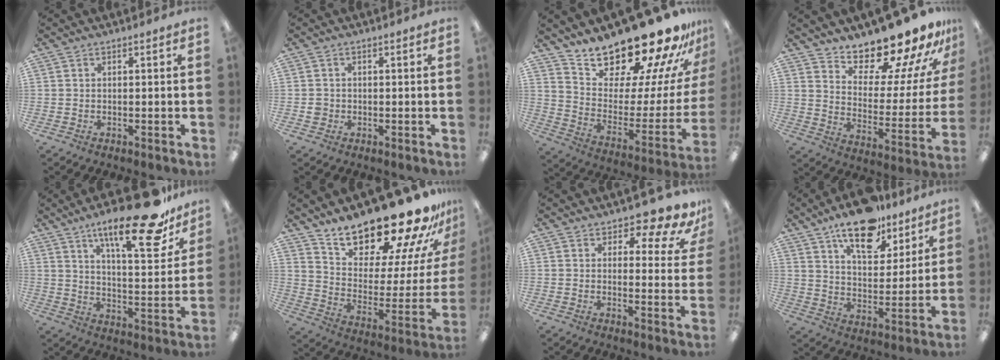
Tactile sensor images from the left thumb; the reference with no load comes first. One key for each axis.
{"total": 1.9, "fx": -0.2, "fy": 1.9, "fz": 0.4, "tx": -0.001, "ty": 0.002, "tz": -0.008}
{"total": 22.7, "fx": 20.3, "fy": 6.0, "fz": 8.1, "tx": -0.103, "ty": -0.182, "tz": 0.352}
{"total": 17.0, "fx": 15.6, "fy": 3.9, "fz": 5.4, "tx": -0.078, "ty": -0.138, "tz": 0.259}
{"total": 22.4, "fx": 15.2, "fy": 6.2, "fz": 15.3, "tx": -0.231, "ty": -0.093, "tz": 0.243}
{"total": 24.4, "fx": 20.5, "fy": 7.1, "fz": 11.2, "tx": -0.150, "ty": -0.168, "tz": 0.350}
{"total": 8.7, "fx": 7.2, "fy": 2.7, "fz": 3.9, "tx": -0.044, "ty": -0.056, "tz": 0.124}
{"total": 17.2, "fx": 12.5, "fy": 7.8, "fz": 8.9, "tx": -0.130, "ty": -0.066, "tz": 0.215}